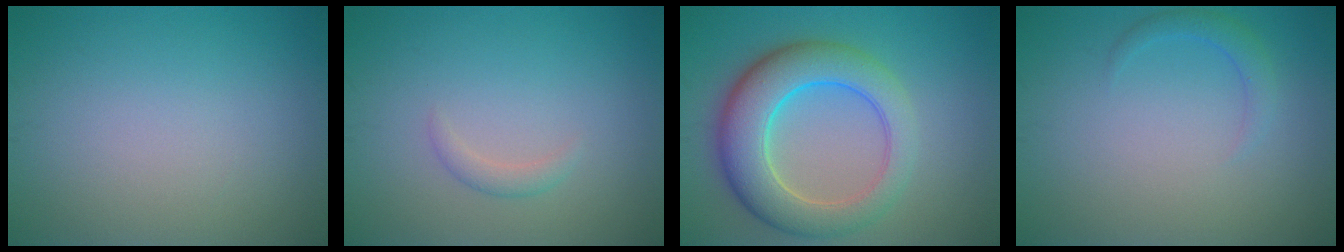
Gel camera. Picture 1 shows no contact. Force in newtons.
{"total": 1.1, "press": 1.1, "slide": 0.1}
{"total": 8.0, "press": 8.0, "slide": 0.3}
{"total": 1.5, "press": 1.5, "slide": 0.1}